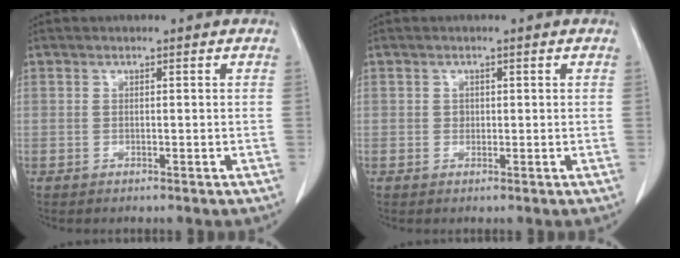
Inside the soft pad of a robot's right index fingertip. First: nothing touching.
{"total": 0.8, "force": [0.0, 0.8, 0.3], "torque": [-0.001, 0.002, 0.001]}